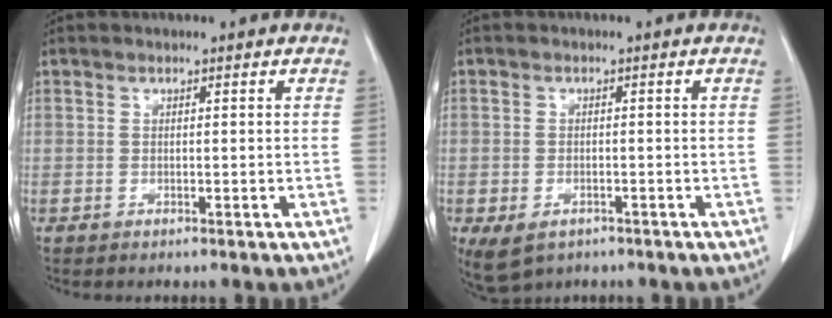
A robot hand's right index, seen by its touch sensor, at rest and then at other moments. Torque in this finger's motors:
{"motor_torque": [0.49, -0.68, -0.07, -0.04]}